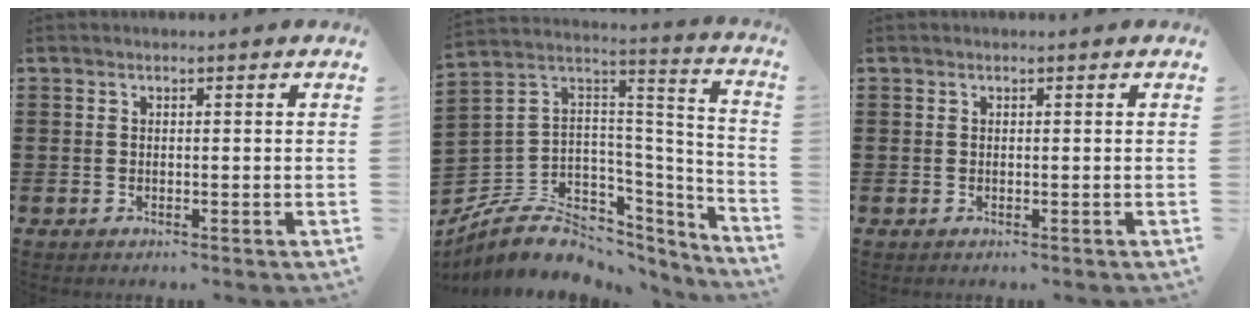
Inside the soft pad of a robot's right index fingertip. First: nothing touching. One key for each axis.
{"total": 8.4, "fx": -4.7, "fy": 6.2, "fz": 3.0, "tx": -0.087, "ty": -0.006, "tz": -0.084}
{"total": 0.0}